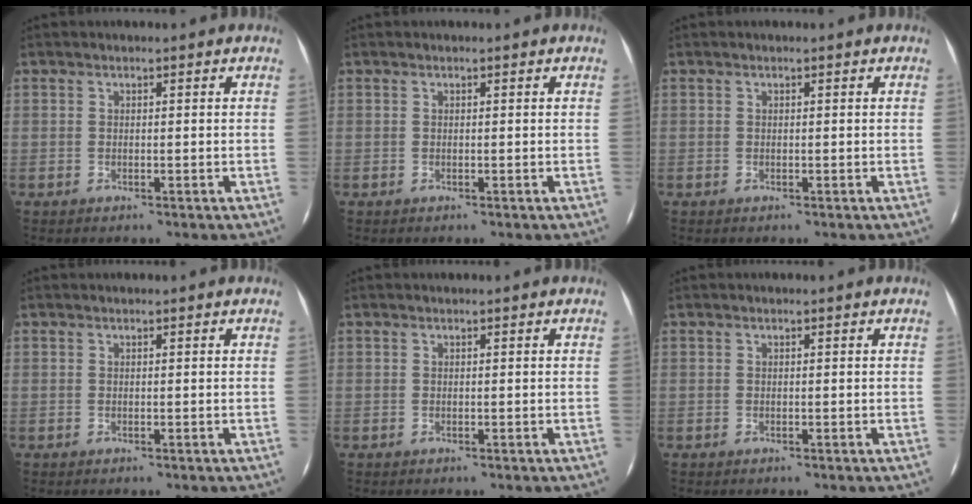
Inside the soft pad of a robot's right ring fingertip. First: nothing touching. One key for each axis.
{"total": 0.0}
{"total": 0.0}
{"total": 0.0}
{"total": 0.0}
{"total": 0.0}